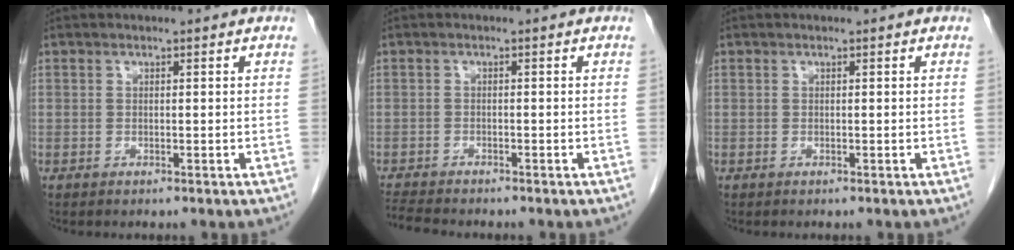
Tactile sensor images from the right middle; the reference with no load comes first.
{"total": 4.3, "force": [-4.1, 0.3, 1.2], "torque": [-0.027, -0.016, -0.072]}
{"total": 0.0}